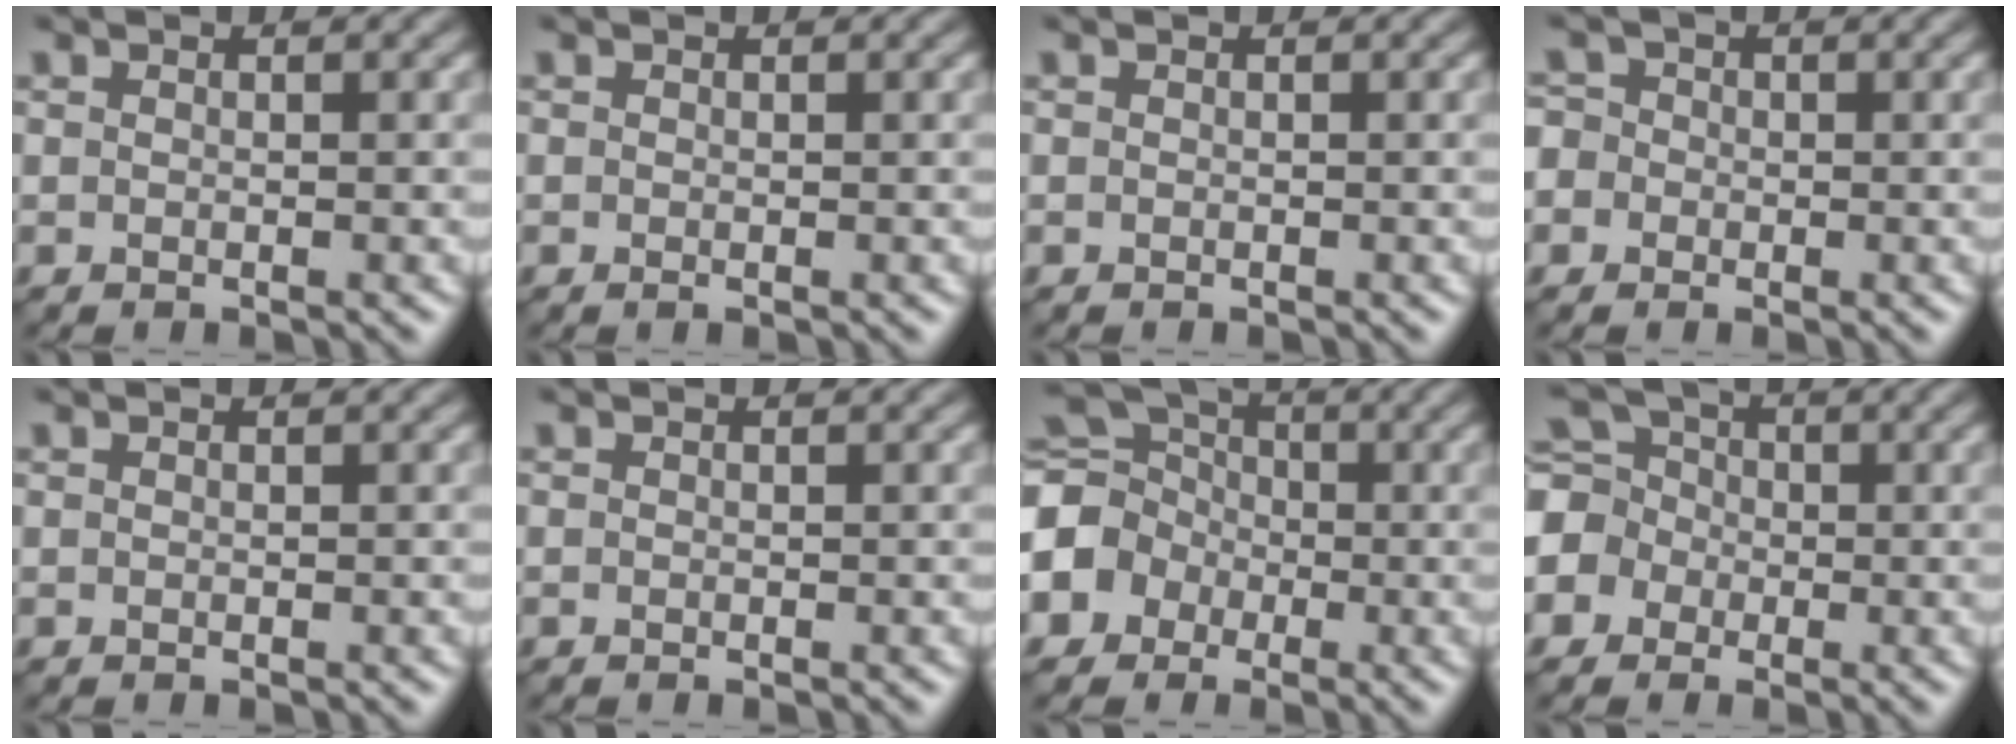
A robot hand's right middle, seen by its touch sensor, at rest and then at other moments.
{"total": 0.0}
{"total": 0.0}
{"total": 3.4, "force": [-0.5, 3.2, 1.1], "torque": [-0.012, 0.025, -0.041]}
{"total": 0.0}
{"total": 0.0}
{"total": 7.6, "force": [-1.6, 6.5, 3.7], "torque": [-0.084, 0.002, -0.046]}
{"total": 6.1, "force": [-1.2, 5.6, 2.2], "torque": [-0.051, 0.025, -0.055]}